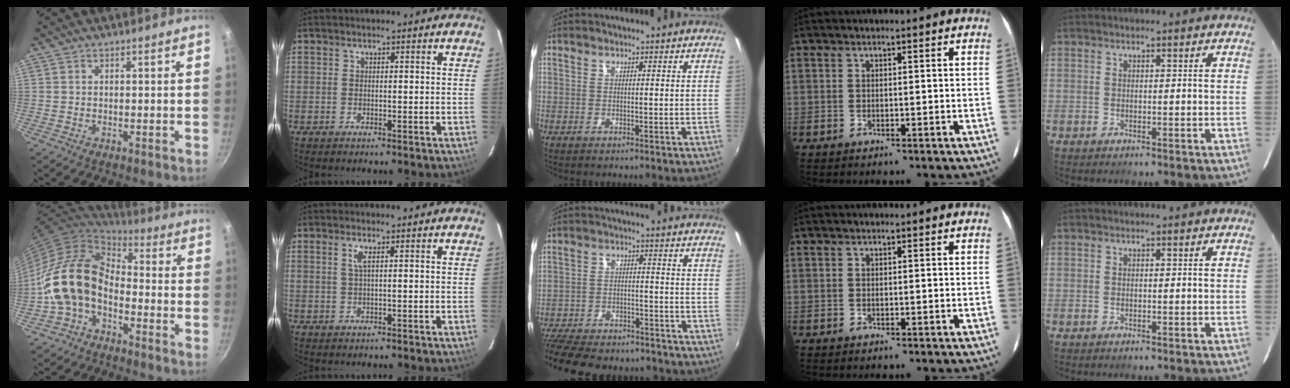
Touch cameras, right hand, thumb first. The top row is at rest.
{"thumb": {"total": 14.8, "force": [-4.6, 10.1, 9.7], "torque": [-0.161, 0.060, -0.109]}, "index": {"total": 1.5, "force": [0.4, -0.2, 1.4], "torque": [-0.030, 0.000, 0.007]}, "middle": {"total": 19.2, "force": [-16.0, 6.8, 8.1], "torque": [-0.189, -0.019, -0.237]}}